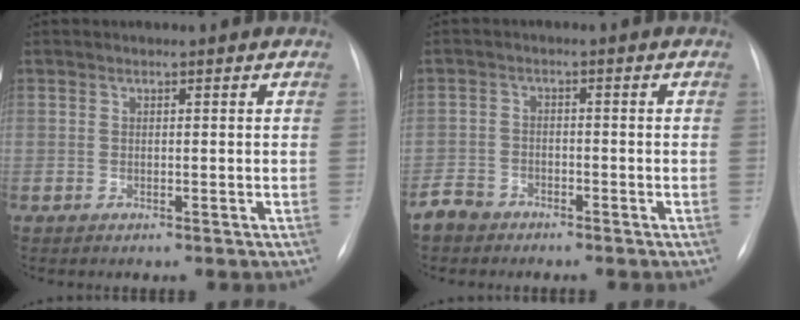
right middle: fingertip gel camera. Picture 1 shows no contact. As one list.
[{"total": 3.6, "force": [-2.9, 2.1, 0.1], "torque": [-0.003, 0.004, -0.057]}]